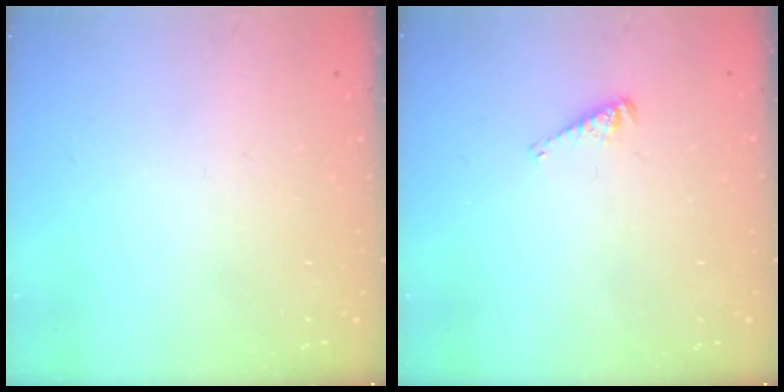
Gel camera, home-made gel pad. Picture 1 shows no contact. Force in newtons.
{"total": 3.3, "press": 3.3, "slide": 0.5}